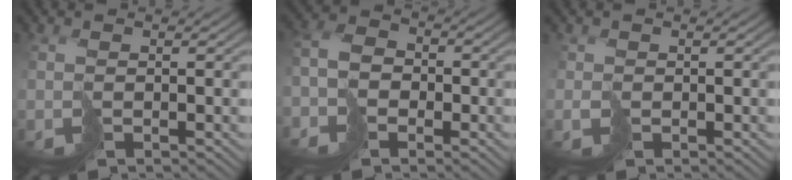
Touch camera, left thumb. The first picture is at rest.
{"total": 5.1, "force": [-2.7, 3.7, 2.2], "torque": [-0.056, -0.006, -0.058]}
{"total": 0.9, "force": [-0.3, 0.7, -0.3], "torque": [0.007, -0.006, -0.003]}